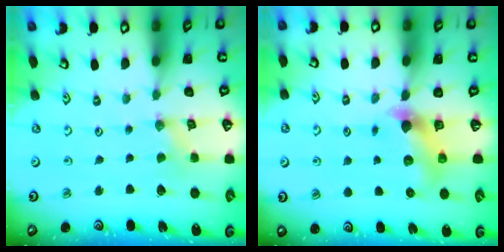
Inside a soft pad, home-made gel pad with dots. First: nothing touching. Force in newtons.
{"total": 5.4, "press": 5.4, "slide": 0.3}